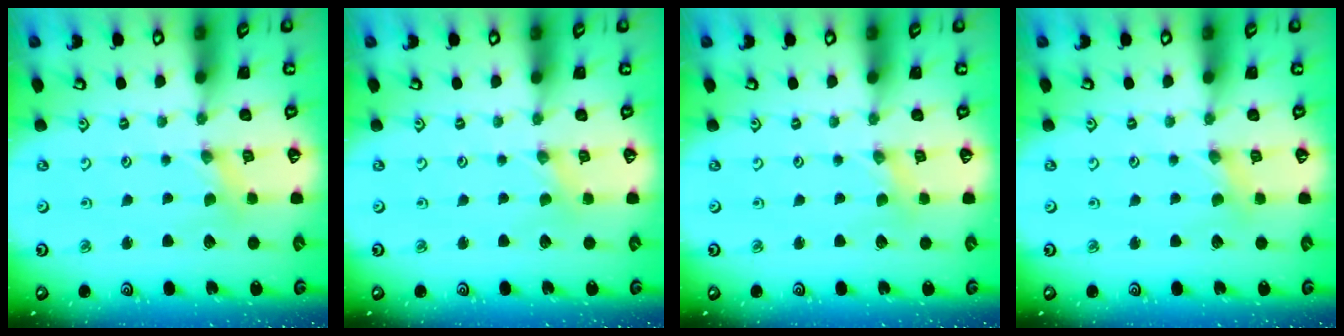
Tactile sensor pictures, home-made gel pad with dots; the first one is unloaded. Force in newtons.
{"total": 0.0}
{"total": 0.0}
{"total": 1.6, "press": 1.5, "slide": 0.3}